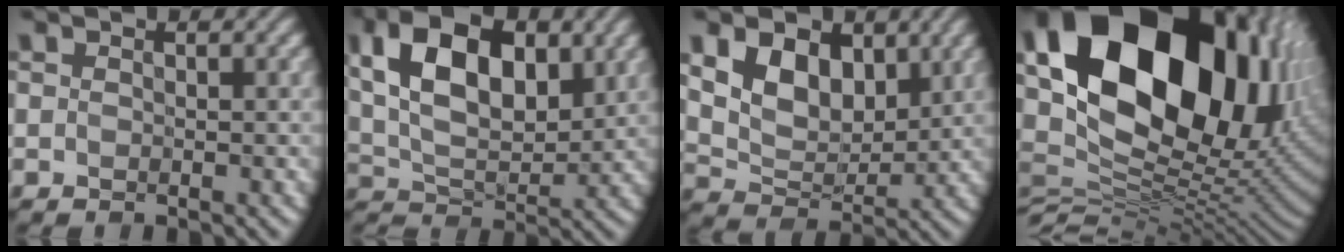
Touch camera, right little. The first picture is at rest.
{"total": 11.7, "force": [3.8, 6.6, 8.9], "torque": [-0.159, 0.019, 0.050]}
{"total": 6.6, "force": [2.5, 4.2, 4.4], "torque": [-0.085, -0.007, 0.032]}
{"total": 20.6, "force": [7.3, 12.9, 14.3], "torque": [-0.250, 0.014, 0.146]}